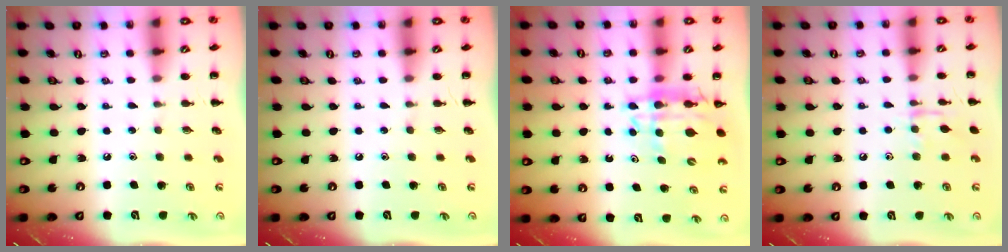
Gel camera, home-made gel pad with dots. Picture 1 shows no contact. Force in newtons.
{"total": 0.0}
{"total": 12.2, "press": 11.5, "slide": 4.0}
{"total": 7.8, "press": 7.8, "slide": 0.9}